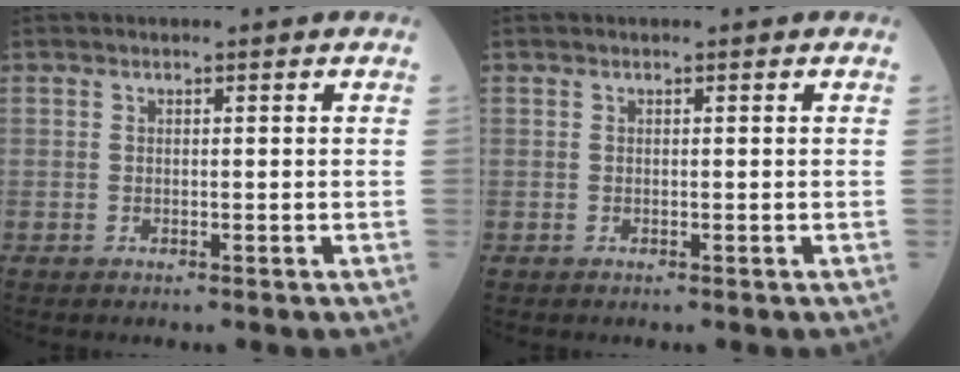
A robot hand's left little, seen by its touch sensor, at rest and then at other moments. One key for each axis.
{"total": 0.0}